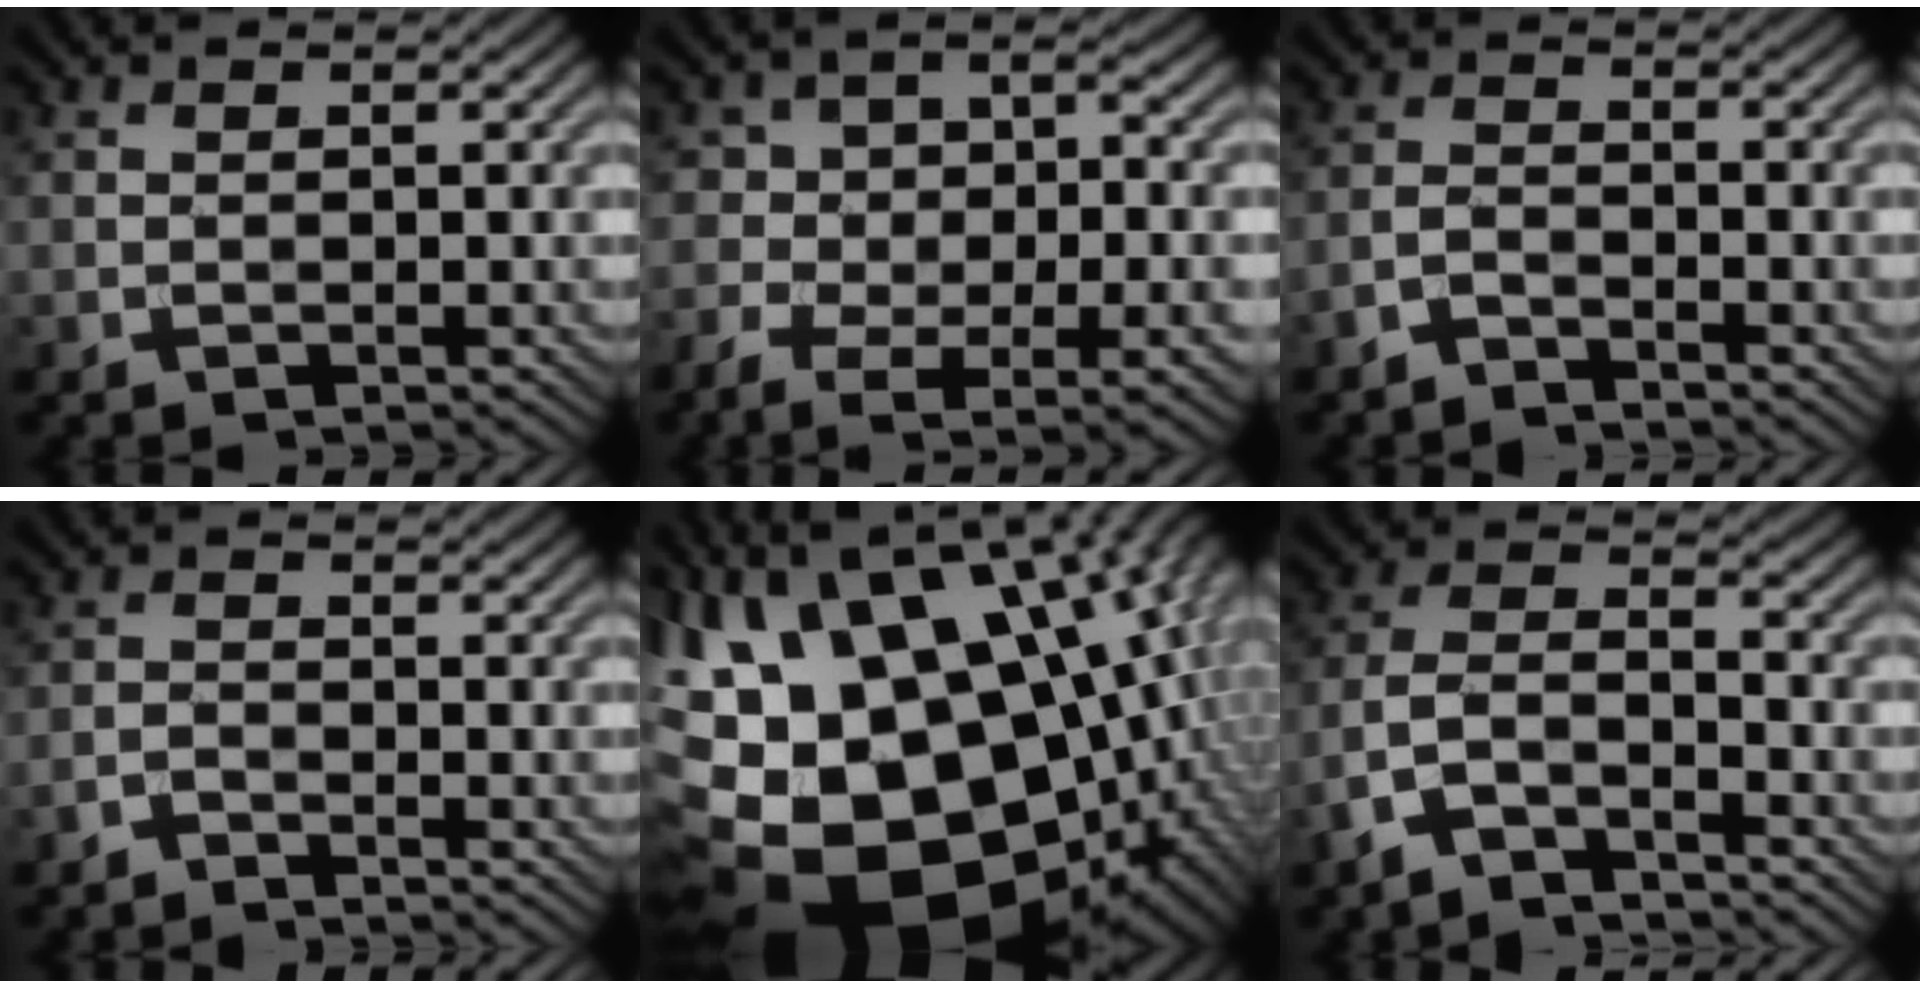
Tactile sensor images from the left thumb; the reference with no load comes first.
{"total": 12.8, "force": [-5.3, 7.6, 8.8], "torque": [-0.160, -0.024, -0.066]}
{"total": 2.4, "force": [-2.2, 0.5, 0.9], "torque": [-0.021, 0.002, -0.053]}
{"total": 1.7, "force": [-1.6, 0.3, 0.5], "torque": [-0.011, 0.002, -0.038]}
{"total": 22.5, "force": [-1.1, 14.7, 17.1], "torque": [-0.333, -0.005, 0.011]}
{"total": 6.6, "force": [-4.4, 2.4, 4.3], "torque": [-0.092, 0.002, -0.099]}